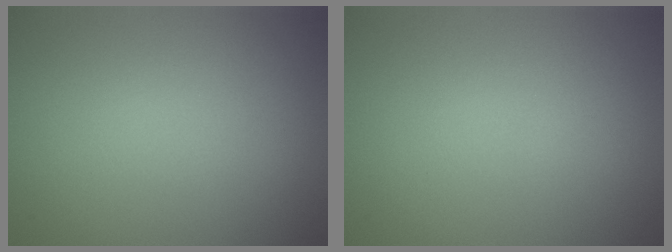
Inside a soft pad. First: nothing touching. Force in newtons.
{"total": 0.0}